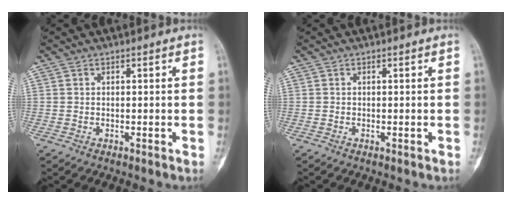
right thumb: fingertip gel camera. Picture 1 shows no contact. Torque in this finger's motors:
{"motor_torque": [0.95, 1.92, -0.12, -0.02, -0.02]}